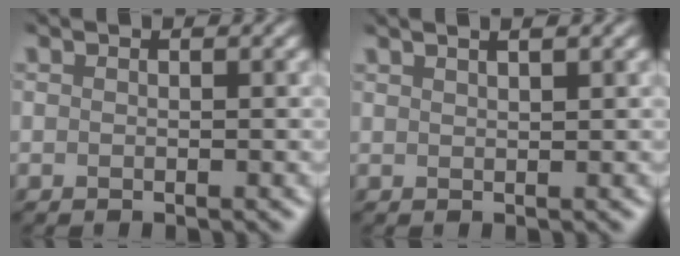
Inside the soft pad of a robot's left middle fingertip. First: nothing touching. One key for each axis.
{"total": 2.6, "fx": 1.8, "fy": 0.8, "fz": 1.6, "tx": -0.008, "ty": 0.027, "tz": 0.009}